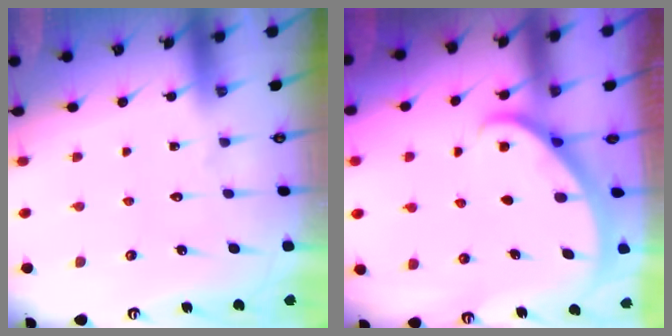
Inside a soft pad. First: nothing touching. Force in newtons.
{"total": 2.2, "press": 2.2, "slide": 0.1}